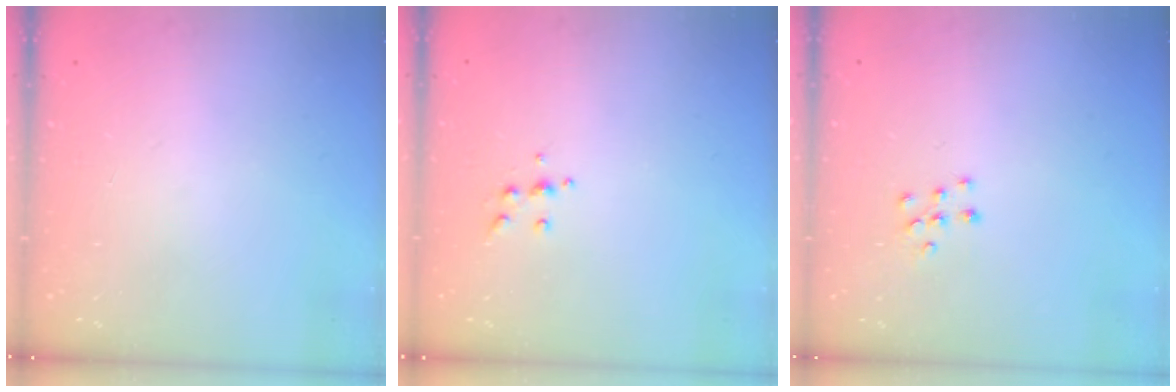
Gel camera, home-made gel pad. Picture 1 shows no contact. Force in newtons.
{"total": 5.0, "press": 4.8, "slide": 1.0}
{"total": 6.8, "press": 6.8, "slide": 0.4}